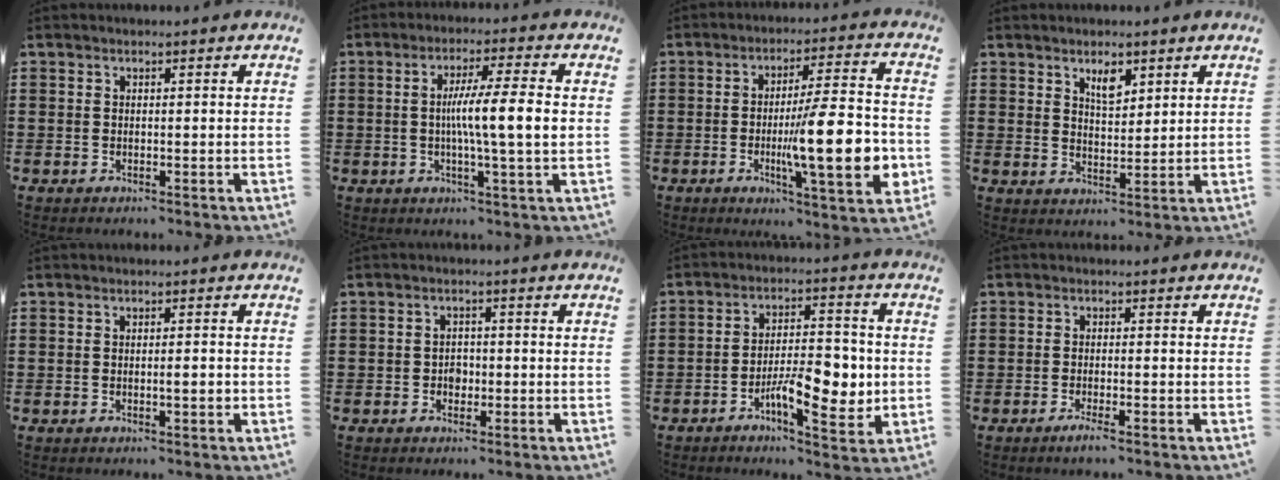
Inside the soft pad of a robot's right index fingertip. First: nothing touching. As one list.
[{"total": 8.1, "force": [0.0, 0.1, 8.1], "torque": [-0.145, -0.003, -0.007]}, {"total": 15.0, "force": [-2.9, 3.0, 14.4], "torque": [-0.216, -0.015, -0.053]}, {"total": 3.7, "force": [2.5, 1.6, 2.2], "torque": [-0.041, 0.003, 0.043]}, {"total": 1.8, "force": [-0.3, 0.3, 1.7], "torque": [-0.030, -0.003, -0.006]}, {"total": 1.8, "force": [-0.5, 1.4, 1.0], "torque": [-0.021, 0.002, -0.012]}, {"total": 9.9, "force": [-2.7, 4.2, 8.5], "torque": [-0.120, -0.002, -0.045]}, {"total": 2.0, "force": [-1.2, -0.1, 1.6], "torque": [-0.032, -0.008, -0.024]}]